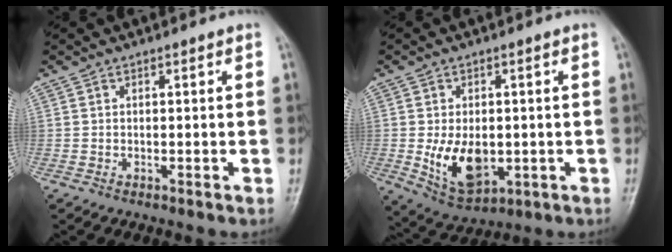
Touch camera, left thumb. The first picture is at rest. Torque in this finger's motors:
{"motor_torque": [1.13, 1.53, 0.49, -0.41, 0.21]}